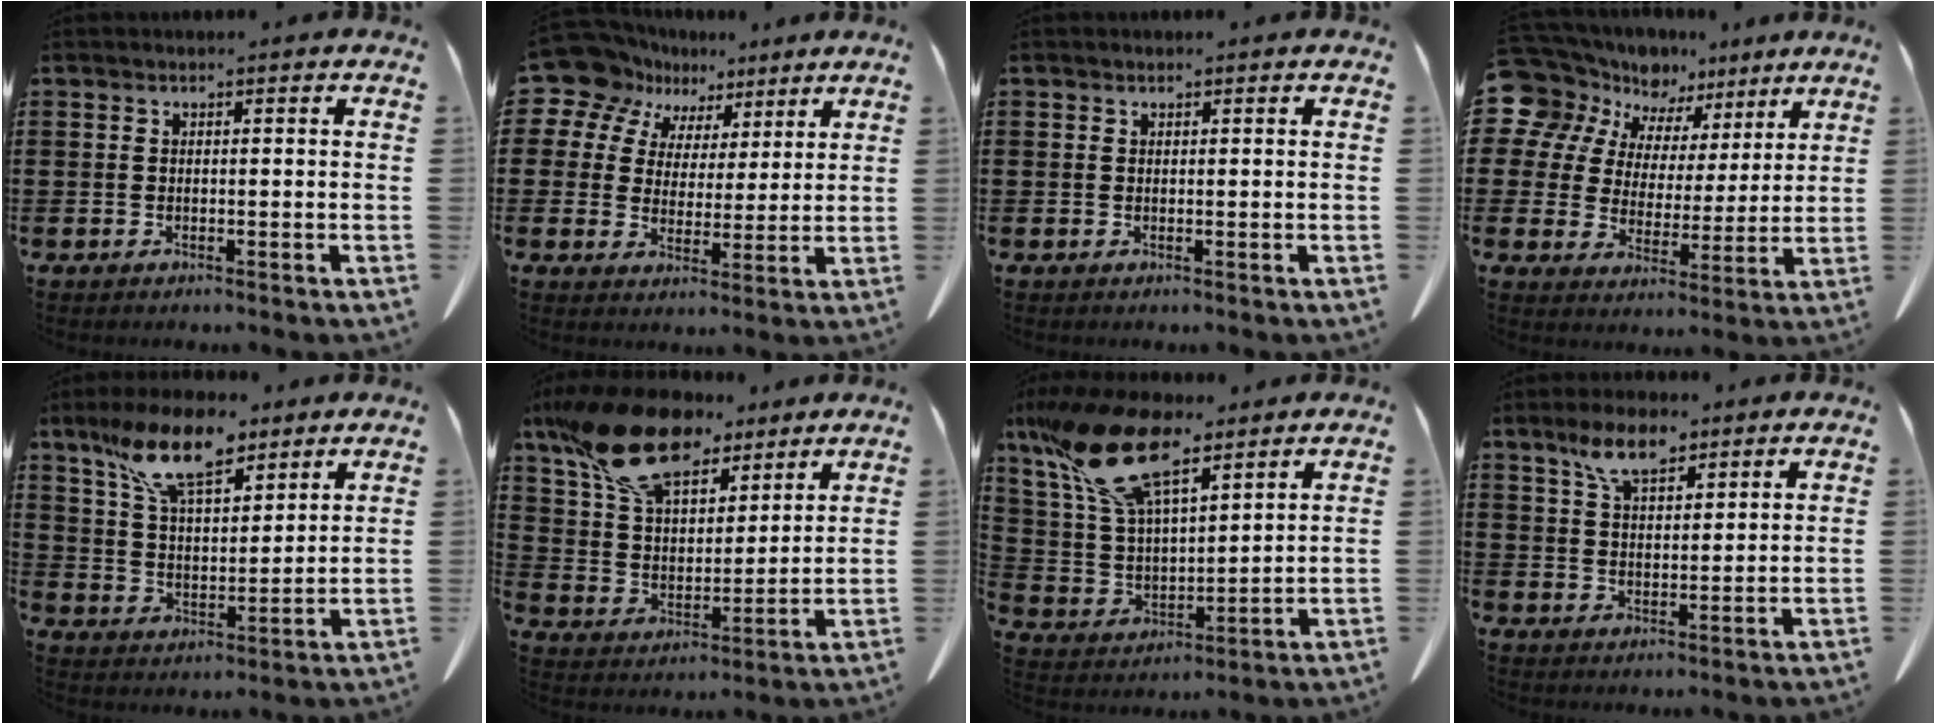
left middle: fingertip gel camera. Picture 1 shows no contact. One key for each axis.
{"total": 10.1, "fx": 7.3, "fy": 6.7, "fz": 2.1, "tx": -0.104, "ty": -0.027, "tz": 0.139}
{"total": 0.6, "fx": 0.4, "fy": 0.4, "fz": 0.1, "tx": -0.003, "ty": 0.000, "tz": 0.010}
{"total": 8.7, "fx": 6.5, "fy": 5.7, "fz": 0.6, "tx": -0.073, "ty": -0.036, "tz": 0.124}
{"total": 11.7, "fx": 8.2, "fy": 4.2, "fz": 7.1, "tx": -0.151, "ty": -0.014, "tz": 0.153}
{"total": 16.1, "fx": 11.6, "fy": 6.7, "fz": 8.8, "tx": -0.203, "ty": -0.035, "tz": 0.215}
{"total": 17.2, "fx": 10.9, "fy": 6.9, "fz": 11.5, "tx": -0.264, "ty": -0.029, "tz": 0.192}
{"total": 7.0, "fx": 4.9, "fy": 2.9, "fz": 4.1, "tx": -0.094, "ty": 0.001, "tz": 0.090}